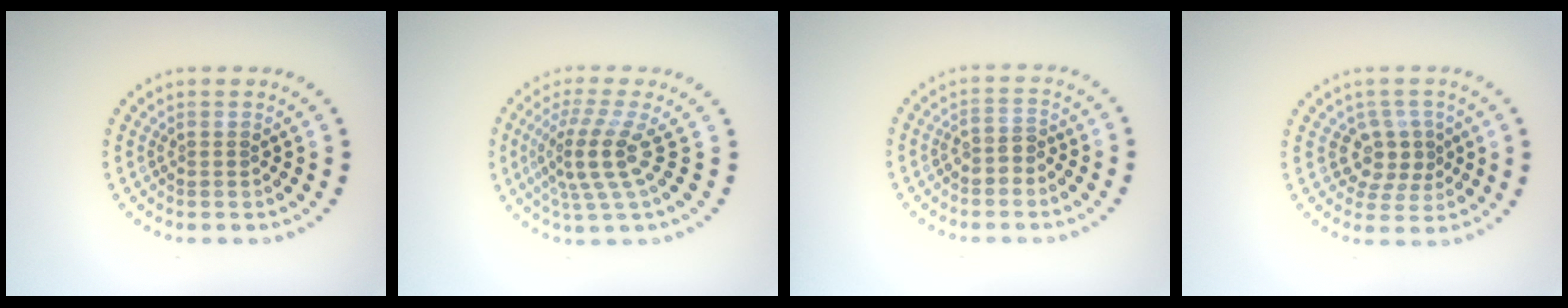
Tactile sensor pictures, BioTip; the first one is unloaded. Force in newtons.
{"total": 4.2, "press": 3.0, "slide": 2.9}
{"total": 1.8, "press": 1.6, "slide": 0.9}
{"total": 3.0, "press": 2.3, "slide": 1.9}